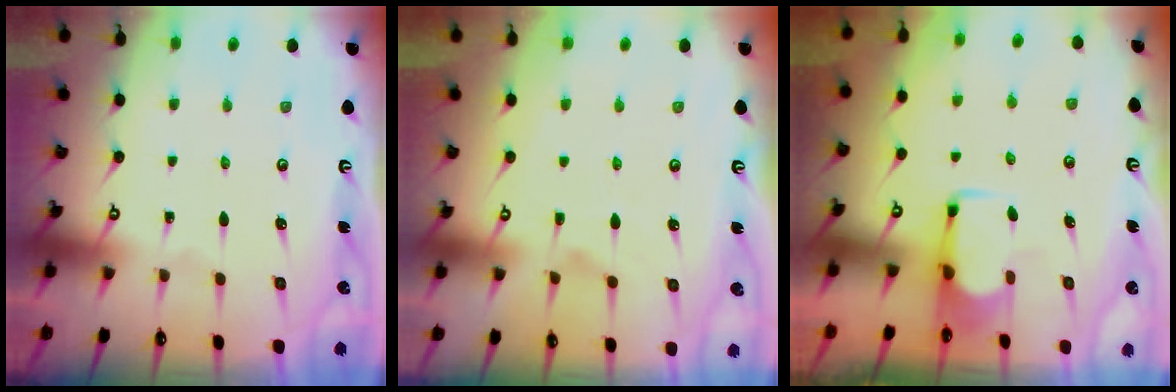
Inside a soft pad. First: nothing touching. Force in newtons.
{"total": 1.3, "press": 0.1, "slide": 1.3}
{"total": 1.7, "press": 1.5, "slide": 0.7}